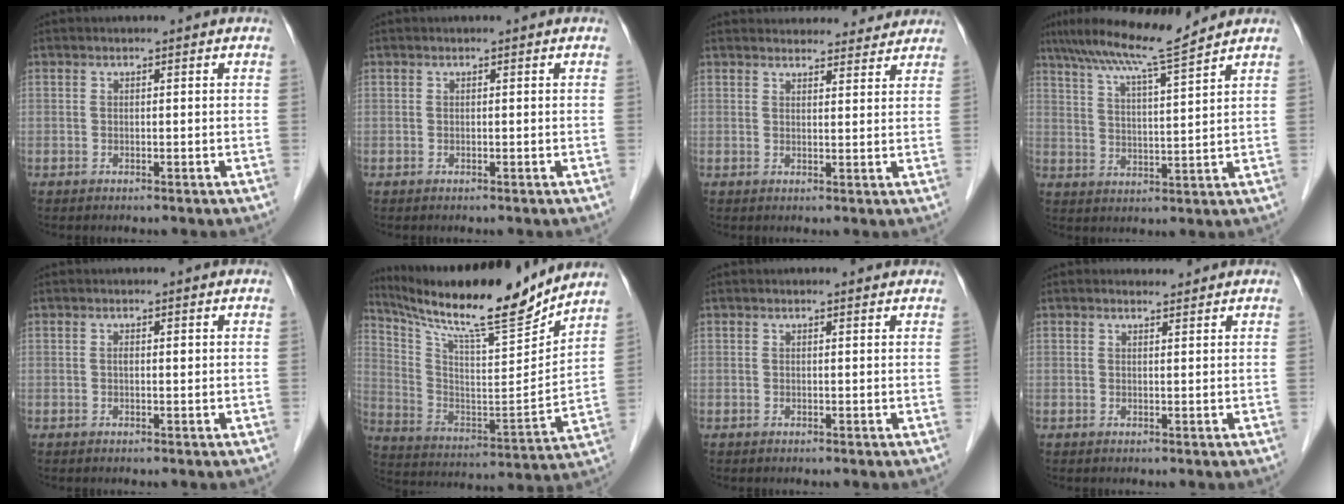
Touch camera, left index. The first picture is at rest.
{"total": 0.0}
{"total": 11.2, "force": [10.7, 2.7, 1.9], "torque": [-0.003, 0.019, 0.120]}
{"total": 9.9, "force": [8.6, -1.4, 4.7], "torque": [-0.085, 0.009, 0.146]}
{"total": 1.0, "force": [0.2, 0.4, 0.9], "torque": [-0.018, 0.002, 0.002]}
{"total": 20.8, "force": [18.5, 1.1, 9.6], "torque": [-0.181, -0.031, 0.303]}
{"total": 0.6, "force": [0.5, 0.2, 0.1], "torque": [-0.013, 0.001, 0.004]}
{"total": 1.1, "force": [1.1, 0.3, 0.0], "torque": [-0.012, 0.000, 0.018]}